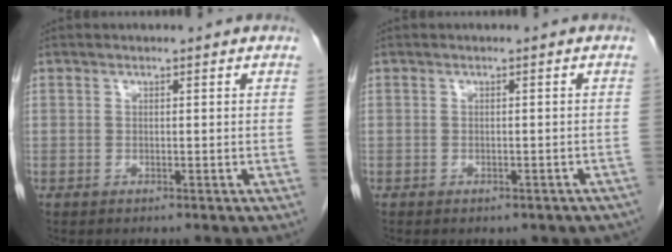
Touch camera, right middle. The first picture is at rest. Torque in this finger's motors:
{"motor_torque": [1.07, -1.07, 0.09, 0.04]}